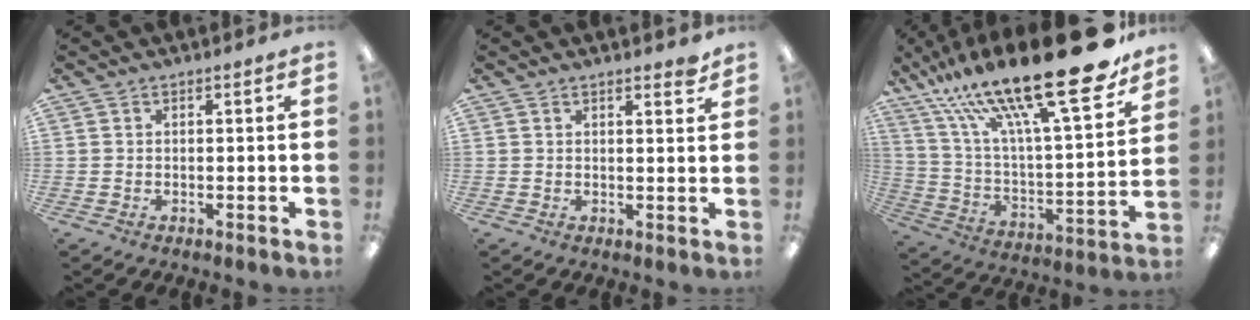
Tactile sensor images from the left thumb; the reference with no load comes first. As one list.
[{"total": 2.0, "force": [1.8, 0.4, 0.8], "torque": [-0.001, -0.010, 0.029]}, {"total": 30.4, "force": [20.2, 8.2, 21.2], "torque": [-0.341, -0.131, 0.334]}]